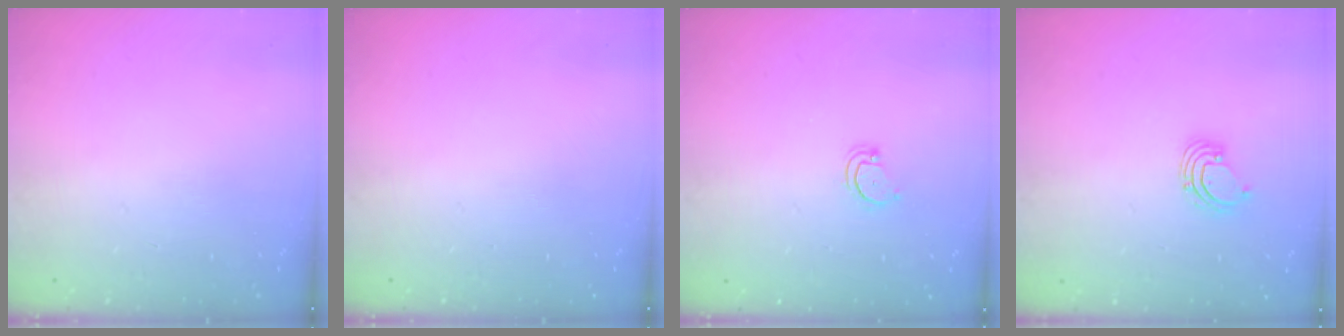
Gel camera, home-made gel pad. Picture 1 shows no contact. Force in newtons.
{"total": 0.0}
{"total": 3.4, "press": 3.4, "slide": 0.2}
{"total": 2.3, "press": 2.3, "slide": 0.2}